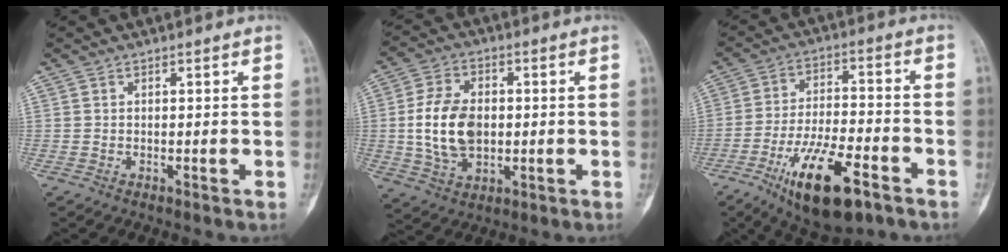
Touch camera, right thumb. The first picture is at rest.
{"total": 12.3, "force": [0.0, 8.1, 9.3], "torque": [-0.163, 0.004, 0.004]}
{"total": 16.4, "force": [-8.7, 6.1, 12.6], "torque": [-0.209, 0.038, -0.139]}